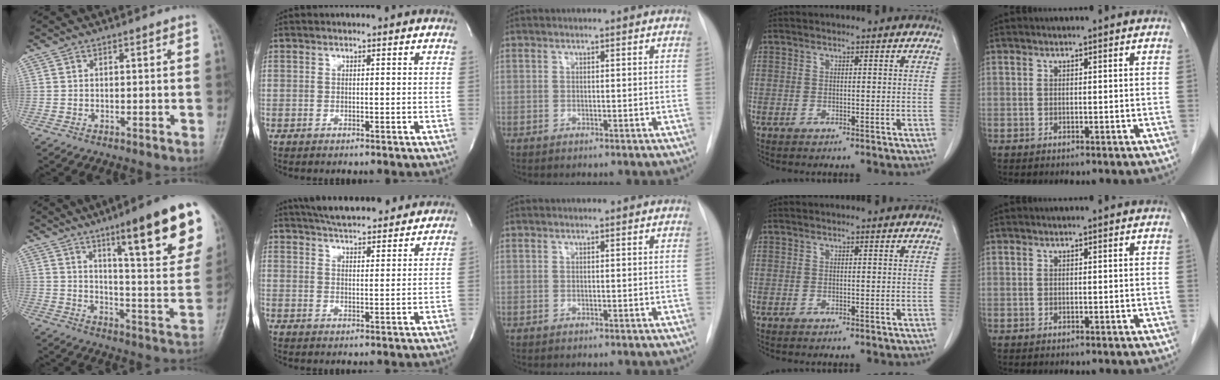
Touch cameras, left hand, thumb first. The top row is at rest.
{"thumb": {"total": 23.1, "force": [12.7, 4.3, 18.9], "torque": [-0.229, -0.047, 0.184]}, "index": {"total": 14.9, "force": [13.5, 3.0, 5.6], "torque": [-0.088, 0.026, 0.190]}}